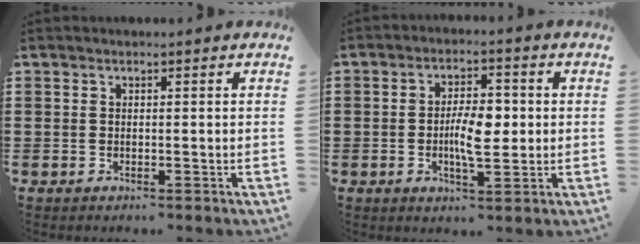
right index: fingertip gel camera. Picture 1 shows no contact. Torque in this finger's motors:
{"motor_torque": [0.53, -0.02, 0.50, 0.09]}